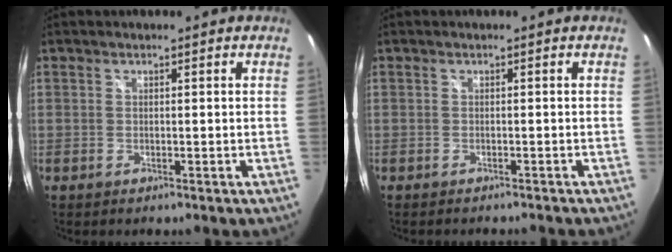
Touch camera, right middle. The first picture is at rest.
{"total": 2.2, "force": [-2.0, 0.3, 0.9], "torque": [-0.019, -0.012, -0.028]}